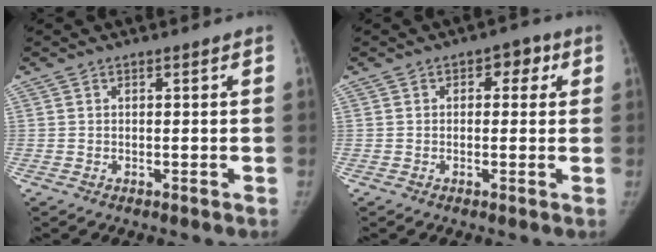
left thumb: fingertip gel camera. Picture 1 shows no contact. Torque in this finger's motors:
{"motor_torque": [-0.30, 0.17, 0.05, 0.48, -0.05]}